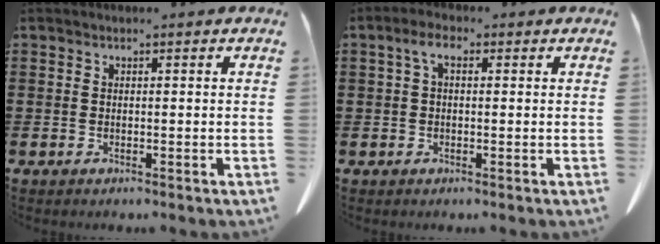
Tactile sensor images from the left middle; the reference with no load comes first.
{"total": 3.2, "force": [0.6, 1.6, 2.7], "torque": [-0.064, 0.007, 0.005]}